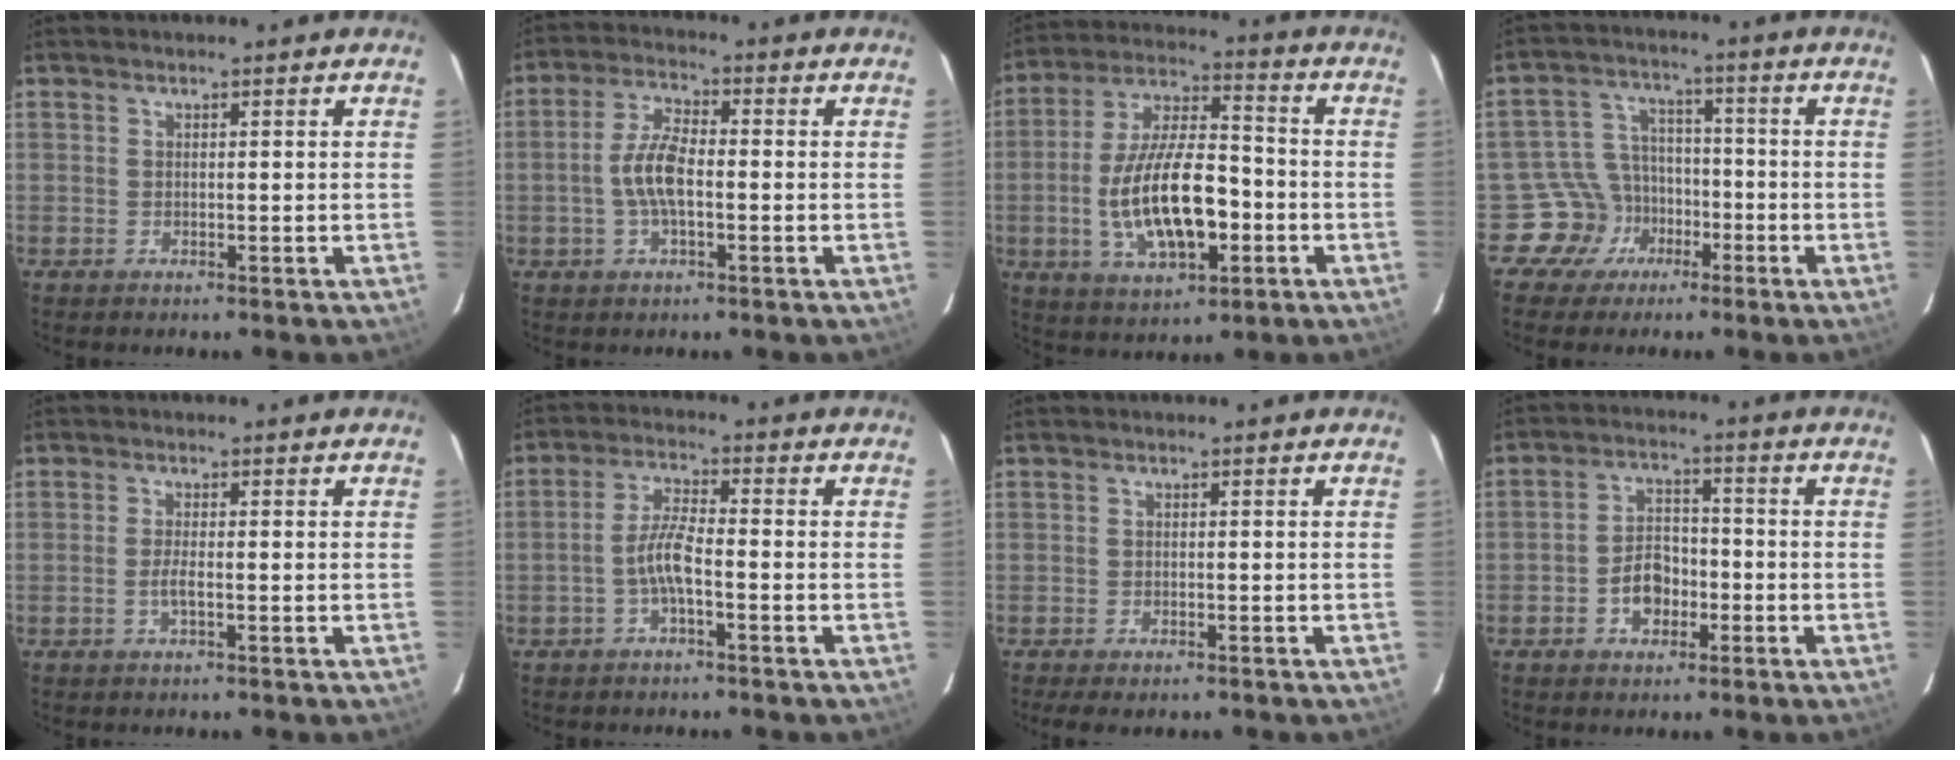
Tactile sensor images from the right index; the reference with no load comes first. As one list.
[{"total": 7.0, "force": [-1.2, 2.7, 6.4], "torque": [-0.131, 0.009, -0.024]}, {"total": 17.2, "force": [-4.1, 7.4, 15.0], "torque": [-0.298, 0.001, -0.061]}, {"total": 8.2, "force": [-4.6, 6.8, 0.3], "torque": [-0.022, 0.031, -0.075]}, {"total": 1.7, "force": [-0.7, 0.1, 1.6], "torque": [-0.032, -0.003, -0.013]}, {"total": 4.9, "force": [-1.9, 0.8, 4.5], "torque": [-0.096, 0.010, -0.039]}, {"total": 3.9, "force": [-3.0, 1.3, 2.1], "torque": [-0.049, -0.016, -0.048]}, {"total": 6.3, "force": [-2.6, 4.5, 3.6], "torque": [-0.070, 0.019, -0.039]}]